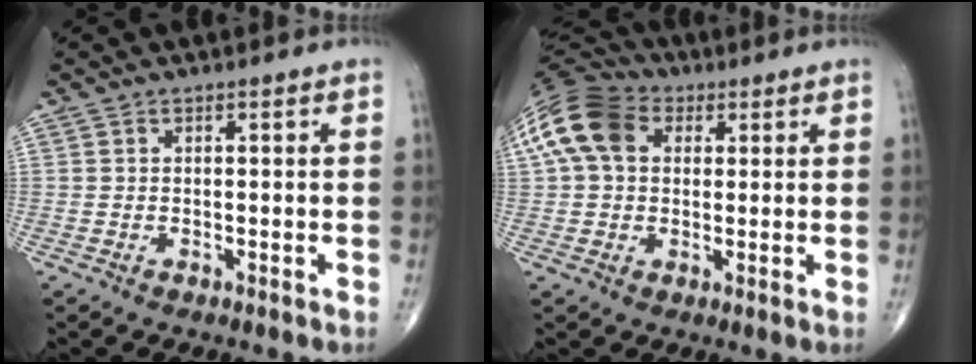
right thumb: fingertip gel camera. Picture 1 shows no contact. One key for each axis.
{"total": 13.6, "fx": 3.6, "fy": 9.7, "fz": 8.9, "tx": -0.176, "ty": 0.025, "tz": 0.056}